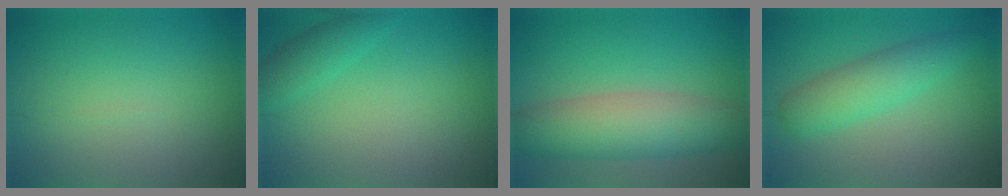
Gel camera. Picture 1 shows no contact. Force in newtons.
{"total": 2.1, "press": 2.1, "slide": 0.2}
{"total": 6.9, "press": 6.9, "slide": 0.4}
{"total": 4.0, "press": 4.0, "slide": 0.1}